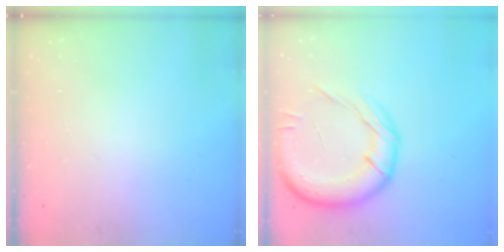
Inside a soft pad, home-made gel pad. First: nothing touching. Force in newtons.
{"total": 17.5, "press": 17.4, "slide": 2.2}